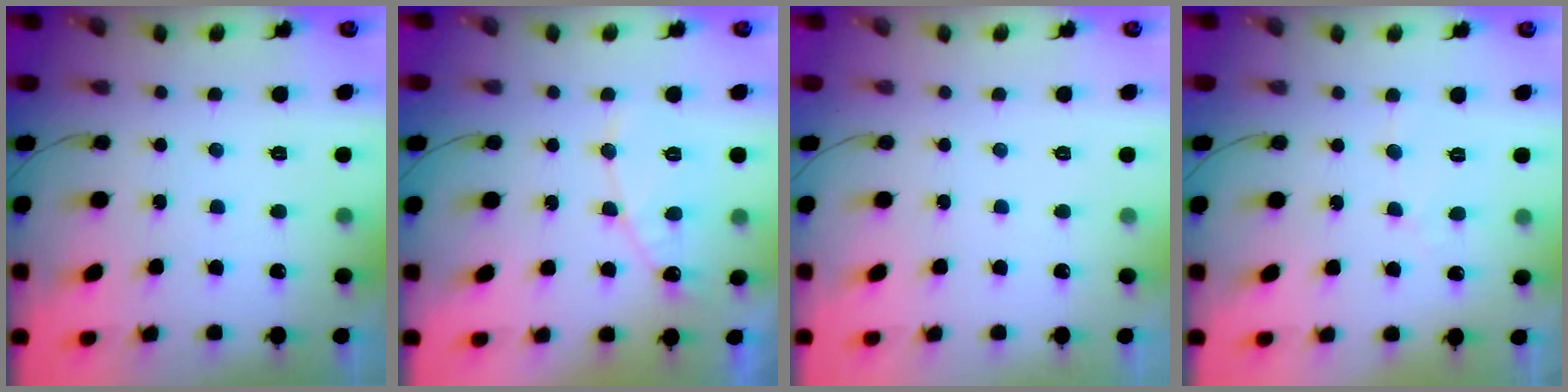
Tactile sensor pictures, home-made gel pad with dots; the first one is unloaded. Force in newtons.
{"total": 9.5, "press": 9.4, "slide": 0.9}
{"total": 0.0}
{"total": 2.8, "press": 2.8, "slide": 0.2}